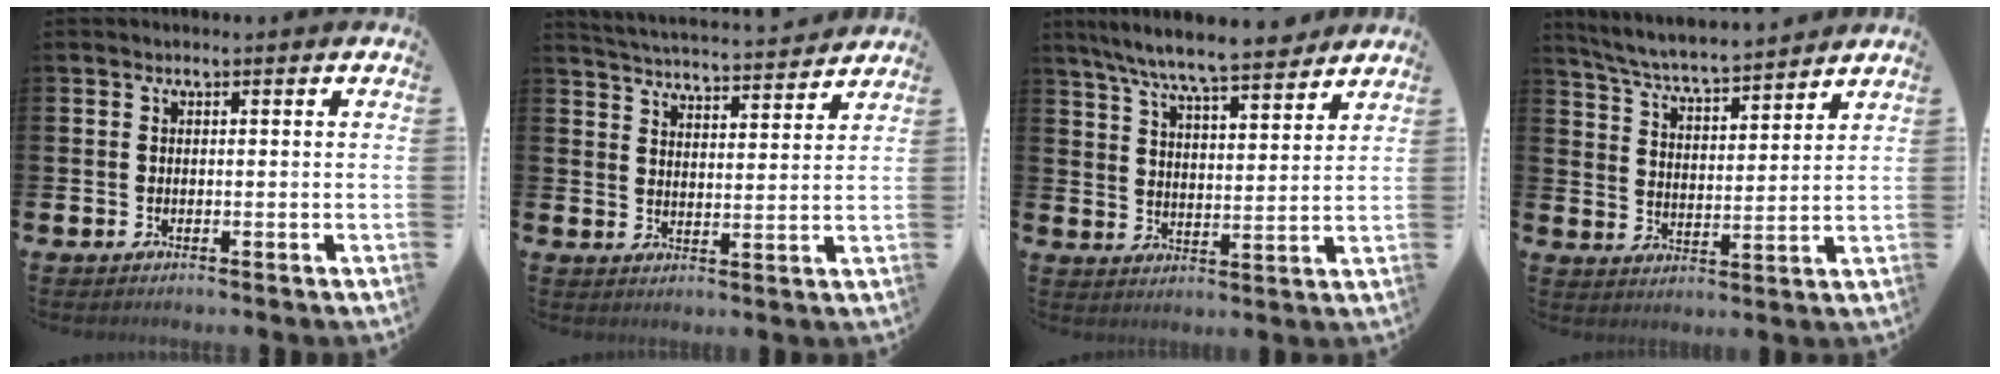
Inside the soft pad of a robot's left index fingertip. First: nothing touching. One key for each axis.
{"total": 4.7, "fx": 4.7, "fy": 0.1, "fz": 0.2, "tx": -0.027, "ty": -0.037, "tz": 0.080}
{"total": 8.2, "fx": 7.7, "fy": 0.6, "fz": 2.8, "tx": -0.077, "ty": -0.047, "tz": 0.135}
{"total": 6.0, "fx": 5.8, "fy": 0.0, "fz": 1.5, "tx": -0.055, "ty": -0.045, "tz": 0.099}